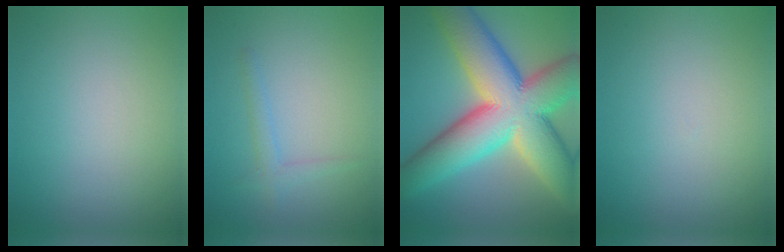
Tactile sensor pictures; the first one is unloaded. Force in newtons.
{"total": 1.5, "press": 1.5, "slide": 0.1}
{"total": 16.6, "press": 16.6, "slide": 0.9}
{"total": 0.0}